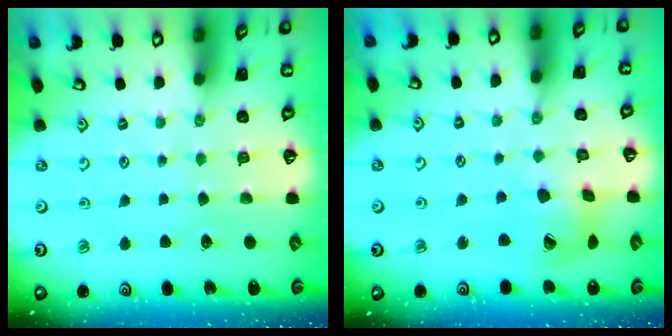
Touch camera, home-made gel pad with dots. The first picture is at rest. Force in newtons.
{"total": 11.3, "press": 11.2, "slide": 1.6}